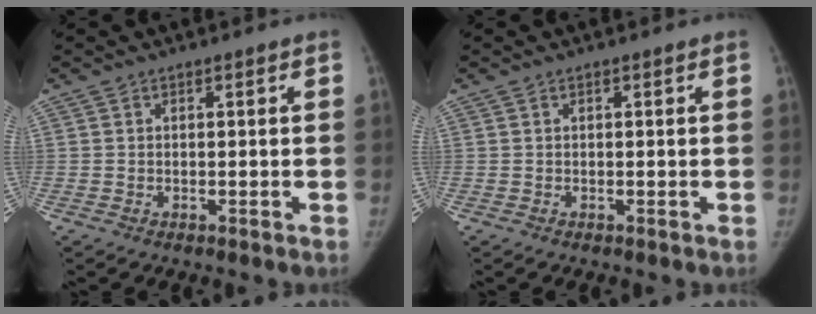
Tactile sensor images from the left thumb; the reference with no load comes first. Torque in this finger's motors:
{"motor_torque": [0.04, 0.06, -0.25, 0.09, 0.07]}